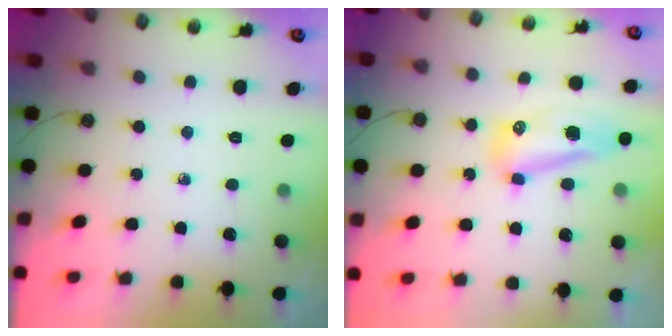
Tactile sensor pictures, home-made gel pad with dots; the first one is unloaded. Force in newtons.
{"total": 12.1, "press": 10.7, "slide": 5.6}